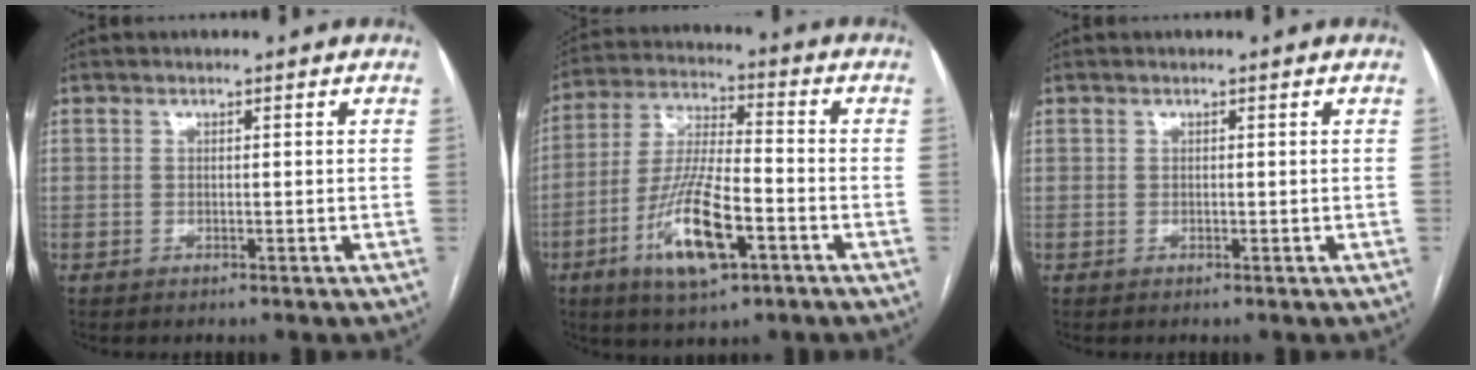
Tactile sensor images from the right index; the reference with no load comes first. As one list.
[{"total": 13.0, "force": [-5.4, 3.1, 11.4], "torque": [-0.228, -0.010, -0.096]}, {"total": 0.0}]